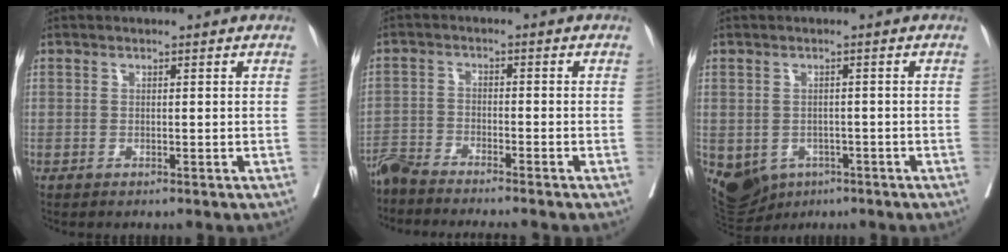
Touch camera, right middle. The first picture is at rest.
{"total": 6.9, "force": [-6.5, -0.4, 2.4], "torque": [-0.027, -0.013, -0.111]}
{"total": 11.3, "force": [-5.0, 9.2, 4.3], "torque": [-0.115, -0.004, -0.059]}